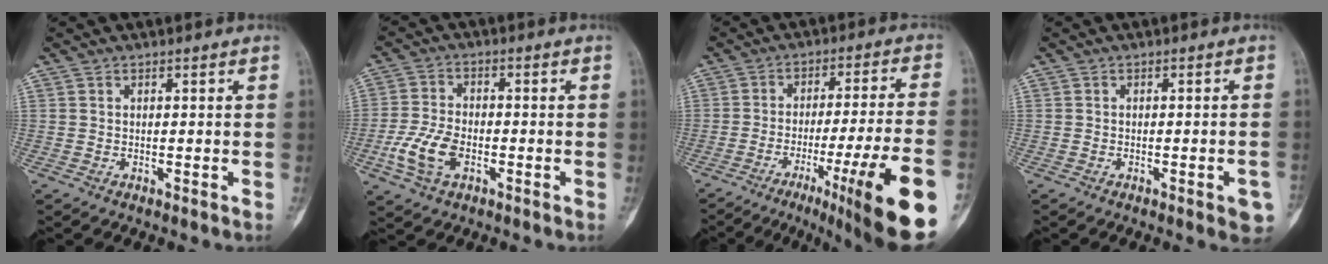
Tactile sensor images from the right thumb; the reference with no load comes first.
{"total": 7.8, "force": [-2.6, 4.5, 5.8], "torque": [-0.127, 0.009, -0.052]}
{"total": 20.5, "force": [-9.2, 1.4, 18.3], "torque": [-0.221, 0.024, -0.133]}
{"total": 4.2, "force": [-1.8, 1.1, 3.6], "torque": [-0.029, 0.009, -0.019]}